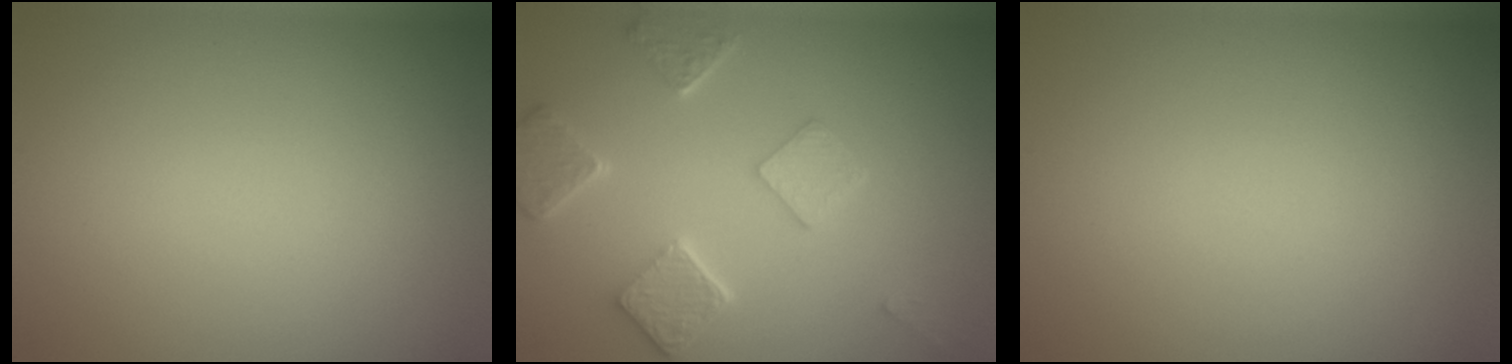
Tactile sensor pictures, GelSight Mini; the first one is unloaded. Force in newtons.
{"total": 4.9, "press": 4.0, "slide": 2.9}
{"total": 0.0}